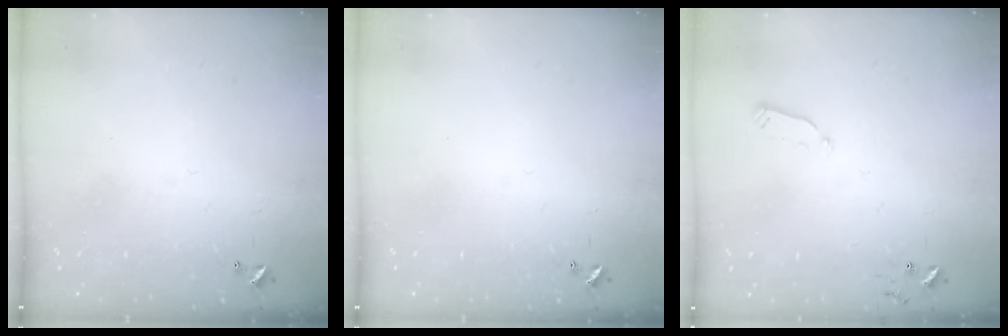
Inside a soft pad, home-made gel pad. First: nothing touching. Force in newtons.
{"total": 0.0}
{"total": 2.9, "press": 2.9, "slide": 0.4}